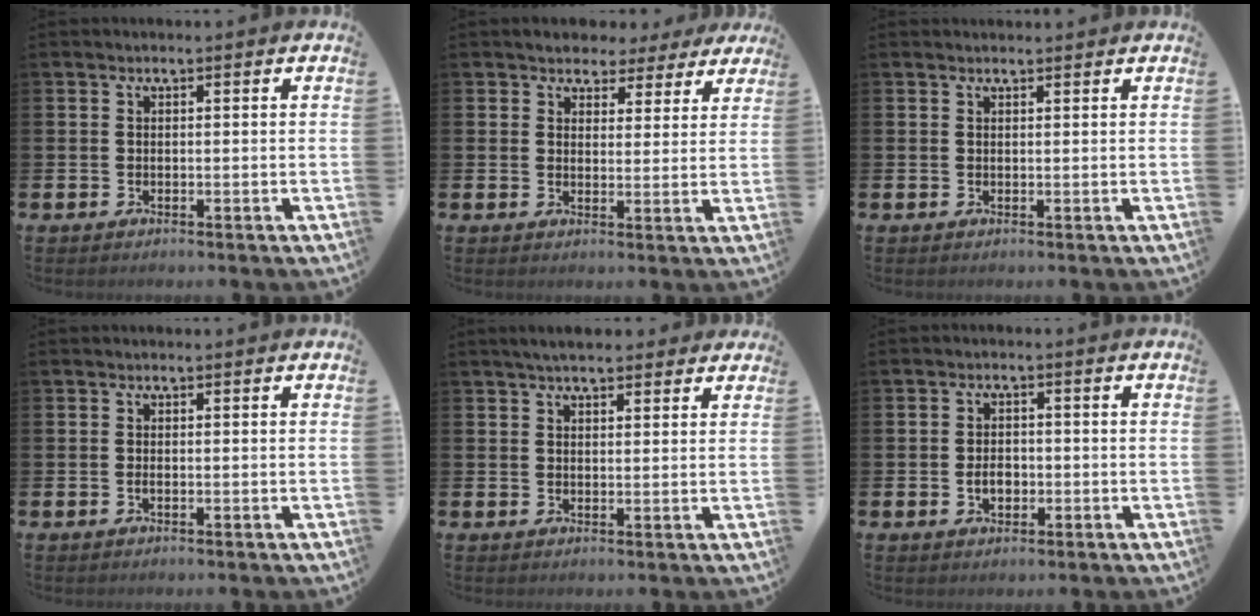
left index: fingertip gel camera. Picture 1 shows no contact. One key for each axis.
{"total": 3.9, "fx": 3.4, "fy": 2.0, "fz": 0.1, "tx": -0.007, "ty": -0.019, "tz": 0.056}
{"total": 0.8, "fx": 0.8, "fy": 0.1, "fz": 0.1, "tx": 0.010, "ty": -0.004, "tz": 0.013}
{"total": 0.0}
{"total": 3.7, "fx": 3.3, "fy": 1.1, "fz": 1.3, "tx": -0.029, "ty": -0.004, "tz": 0.060}
{"total": 2.6, "fx": -0.5, "fy": 1.8, "fz": 1.8, "tx": -0.014, "ty": -0.005, "tz": -0.016}